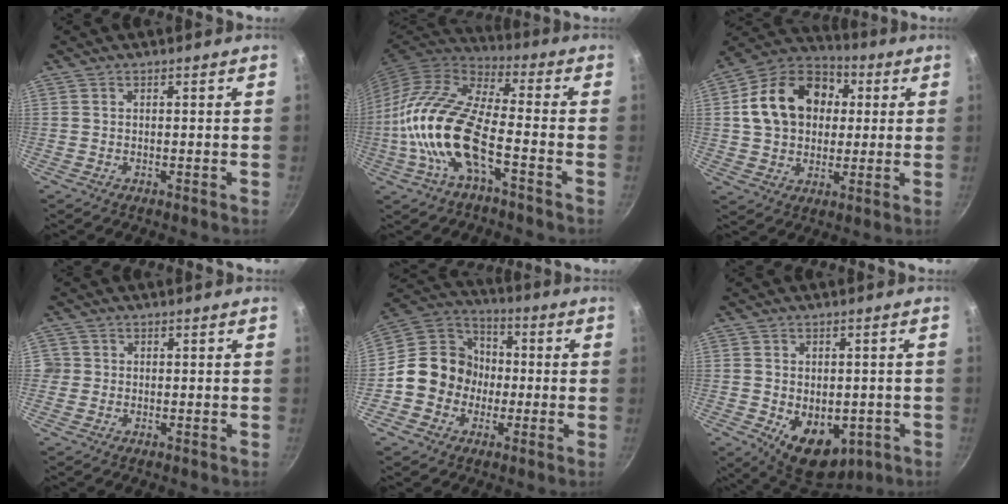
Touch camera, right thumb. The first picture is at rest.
{"total": 17.9, "force": [-5.5, 7.1, 15.5], "torque": [-0.305, 0.034, -0.121]}
{"total": 18.1, "force": [3.2, 14.0, 11.1], "torque": [-0.164, 0.027, 0.044]}
{"total": 1.8, "force": [-0.2, 1.7, 0.3], "torque": [0.007, 0.006, -0.005]}
{"total": 13.0, "force": [-2.2, 11.8, 5.1], "torque": [-0.040, 0.037, -0.057]}
{"total": 12.0, "force": [-3.4, 8.0, 8.3], "torque": [-0.082, -0.009, -0.029]}